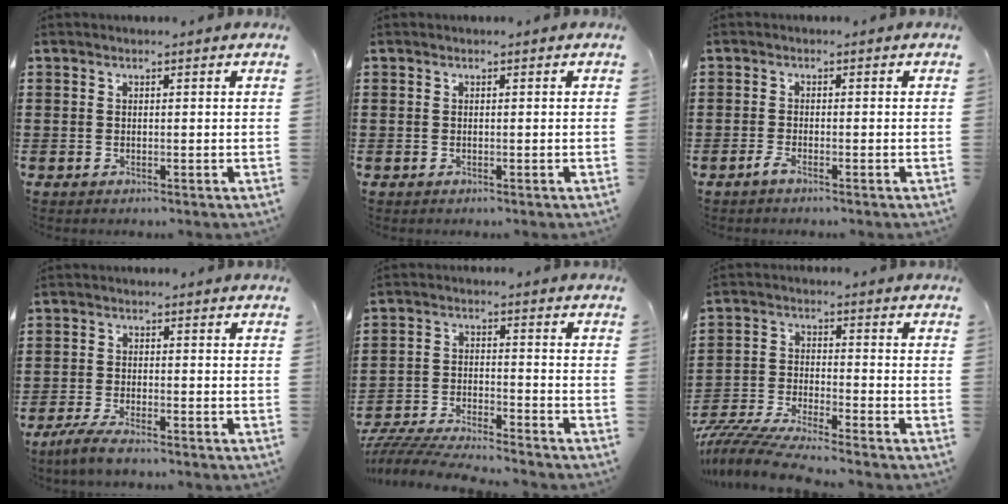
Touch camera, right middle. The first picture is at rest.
{"total": 0.0}
{"total": 1.5, "force": [-1.1, 0.1, 1.0], "torque": [-0.027, -0.007, -0.021]}
{"total": 3.5, "force": [-3.0, 0.4, 1.8], "torque": [-0.045, -0.004, -0.061]}
{"total": 5.7, "force": [-5.6, 0.2, 1.2], "torque": [-0.038, -0.004, -0.114]}
{"total": 6.7, "force": [-6.4, 0.0, 1.9], "torque": [-0.054, -0.010, -0.129]}